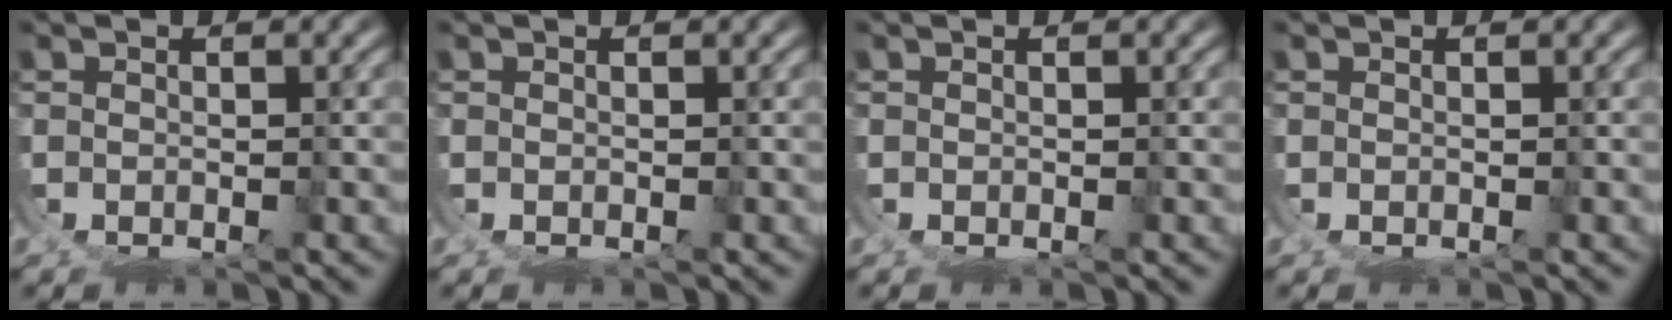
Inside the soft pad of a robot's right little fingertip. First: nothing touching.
{"total": 0.0}
{"total": 0.0}
{"total": 0.0}